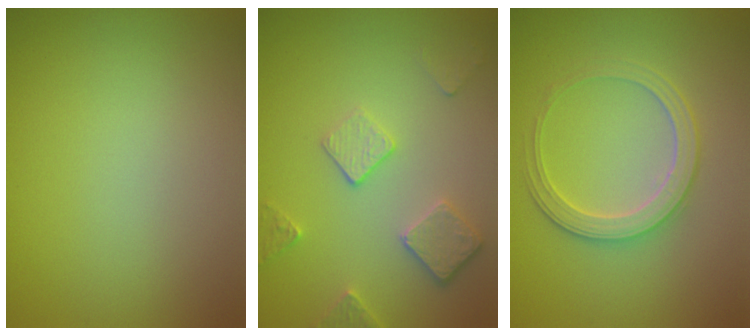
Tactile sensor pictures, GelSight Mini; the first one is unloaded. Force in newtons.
{"total": 3.5, "press": 2.8, "slide": 2.0}
{"total": 2.8, "press": 2.8, "slide": 0.3}